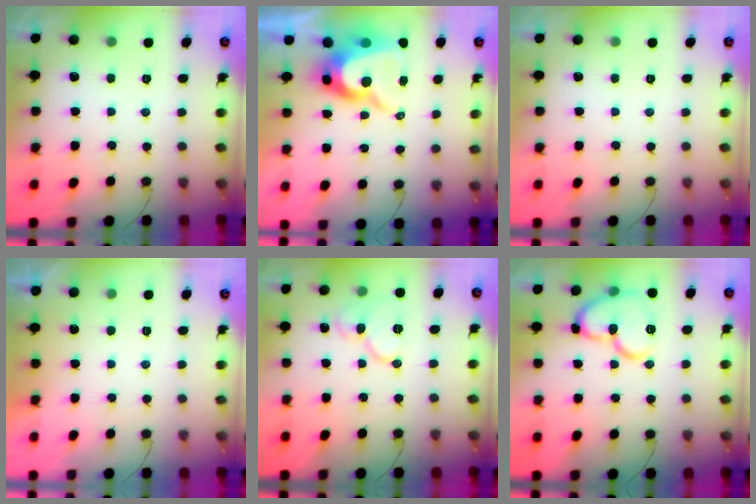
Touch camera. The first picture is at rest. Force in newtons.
{"total": 12.3, "press": 12.2, "slide": 1.0}
{"total": 0.0}
{"total": 1.2, "press": 1.1, "slide": 0.3}
{"total": 11.1, "press": 11.0, "slide": 1.5}
{"total": 13.8, "press": 13.7, "slide": 1.5}